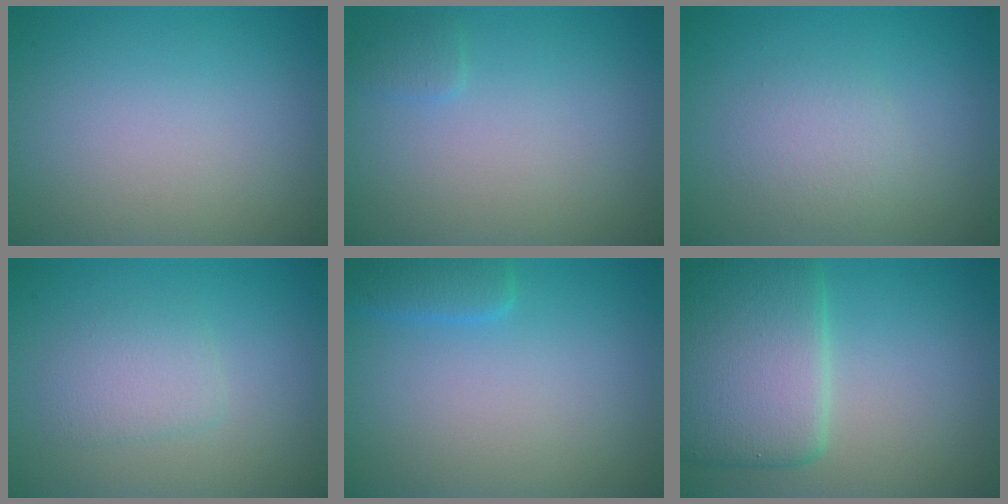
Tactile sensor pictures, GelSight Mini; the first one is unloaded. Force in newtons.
{"total": 0.9, "press": 0.9, "slide": 0.1}
{"total": 2.0, "press": 2.0, "slide": 0.2}
{"total": 2.1, "press": 2.1, "slide": 0.1}
{"total": 2.0, "press": 2.0, "slide": 0.1}
{"total": 8.1, "press": 8.1, "slide": 0.2}